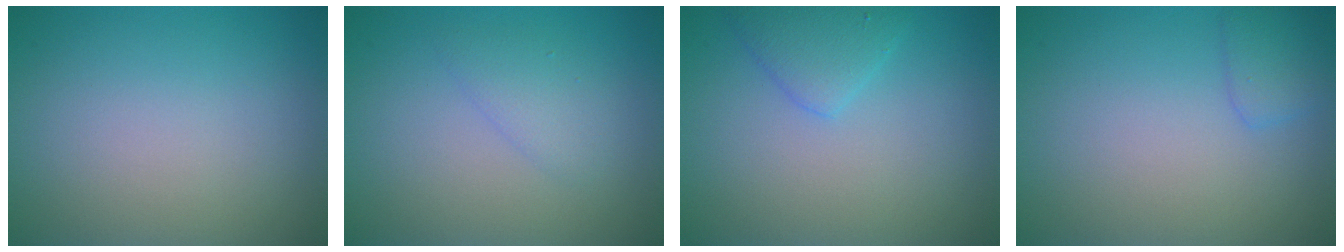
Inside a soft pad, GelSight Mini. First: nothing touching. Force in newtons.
{"total": 1.7, "press": 1.7, "slide": 0.2}
{"total": 2.2, "press": 2.2, "slide": 0.2}
{"total": 1.6, "press": 1.6, "slide": 0.1}